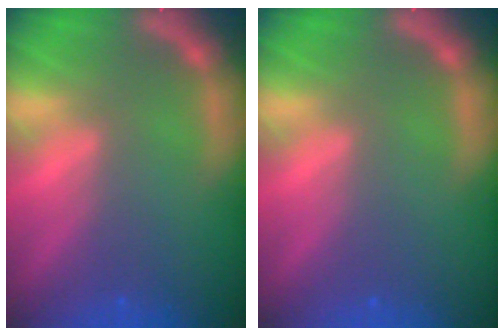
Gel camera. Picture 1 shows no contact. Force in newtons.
{"total": 0.0}